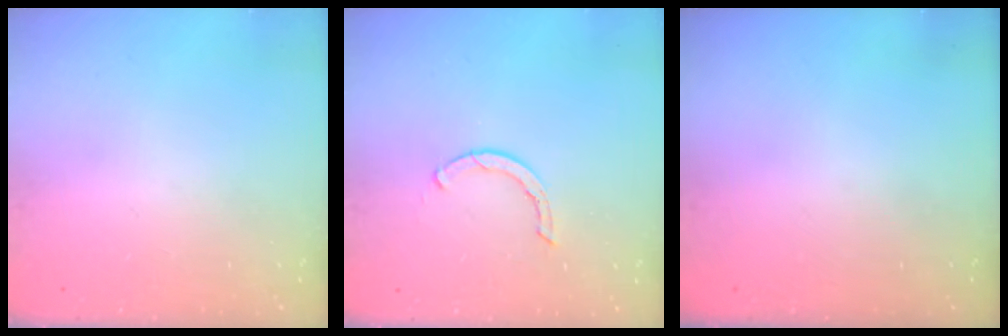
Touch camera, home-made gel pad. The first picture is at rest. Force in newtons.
{"total": 1.7, "press": 1.6, "slide": 0.3}
{"total": 0.0}